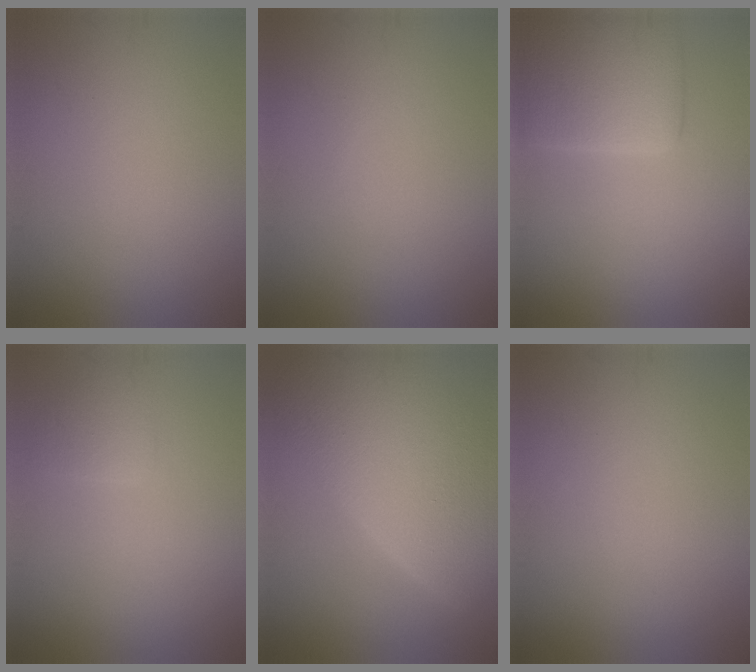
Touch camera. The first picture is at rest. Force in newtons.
{"total": 0.0}
{"total": 6.0, "press": 6.0, "slide": 0.4}
{"total": 1.6, "press": 1.6, "slide": 0.1}
{"total": 11.2, "press": 11.2, "slide": 0.9}
{"total": 0.0}